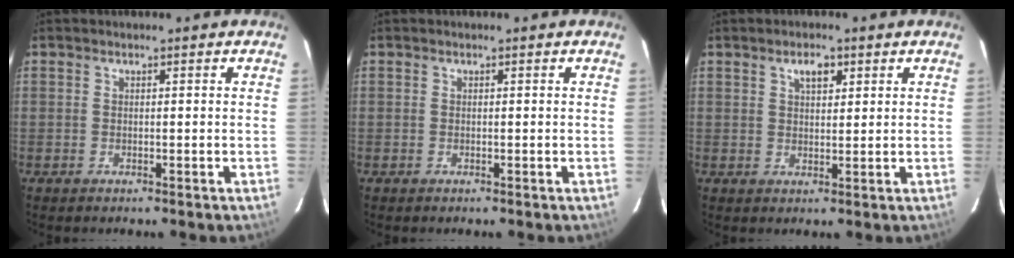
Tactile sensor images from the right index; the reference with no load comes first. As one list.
[{"total": 0.0}, {"total": 3.3, "force": [1.8, 1.7, 2.2], "torque": [-0.035, 0.008, 0.030]}]